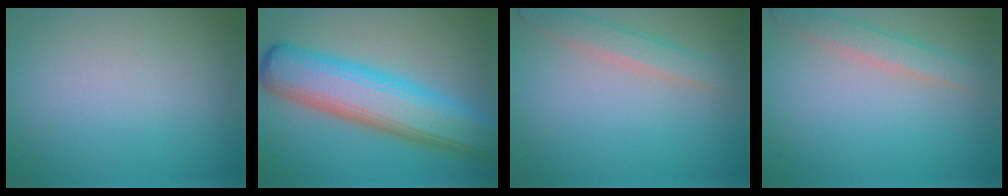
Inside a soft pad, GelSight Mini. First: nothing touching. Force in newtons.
{"total": 9.6, "press": 9.6, "slide": 0.3}
{"total": 2.4, "press": 2.4, "slide": 0.1}
{"total": 2.4, "press": 2.4, "slide": 0.1}